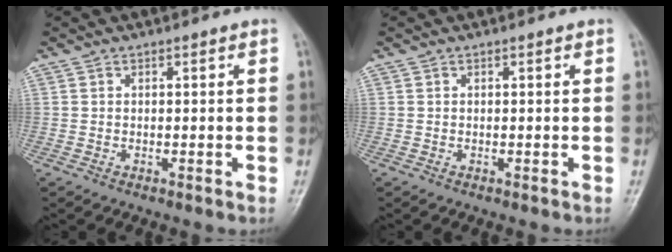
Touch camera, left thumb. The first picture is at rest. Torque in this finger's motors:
{"motor_torque": [0.01, 0.01, -0.01, -0.03, 0.00]}